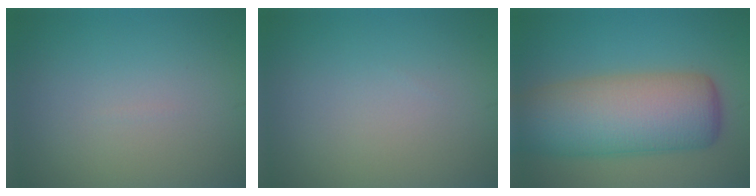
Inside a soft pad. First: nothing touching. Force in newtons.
{"total": 0.0}
{"total": 10.6, "press": 10.6, "slide": 0.6}